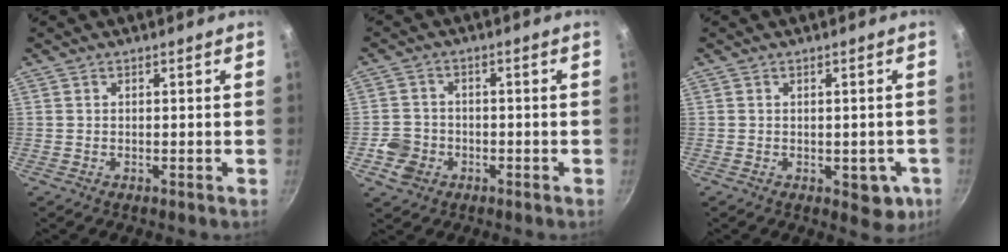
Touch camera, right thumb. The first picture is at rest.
{"total": 5.6, "force": [-2.2, 4.8, 1.8], "torque": [-0.024, 0.024, -0.040]}
{"total": 5.9, "force": [-1.7, 3.5, 4.5], "torque": [-0.029, 0.006, -0.016]}